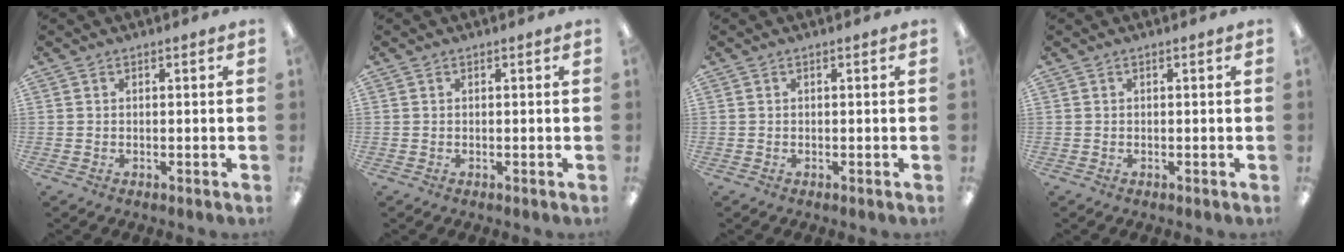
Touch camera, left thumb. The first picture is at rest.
{"total": 0.0}
{"total": 0.0}
{"total": 0.0}